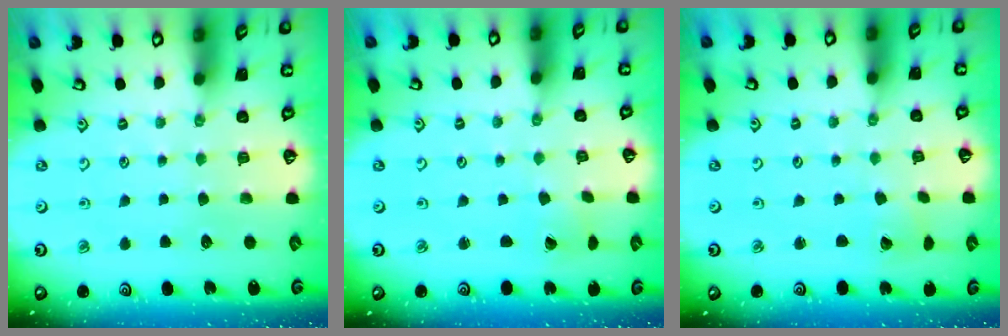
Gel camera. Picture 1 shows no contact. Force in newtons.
{"total": 0.7, "press": 0.7, "slide": 0.1}
{"total": 1.9, "press": 1.9, "slide": 0.2}